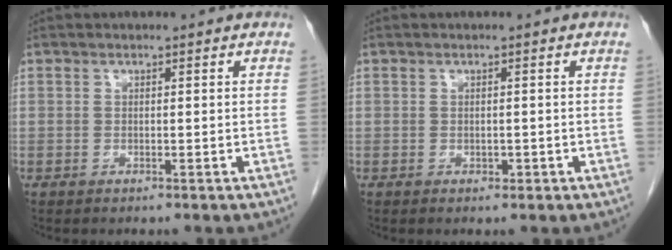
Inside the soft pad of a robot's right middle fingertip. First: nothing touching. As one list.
[{"total": 0.6, "force": [-0.2, 0.4, 0.4], "torque": [-0.005, 0.001, -0.002]}]